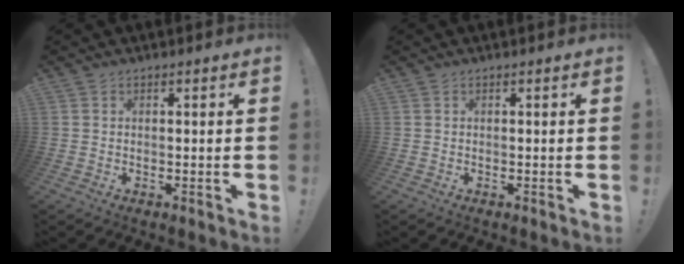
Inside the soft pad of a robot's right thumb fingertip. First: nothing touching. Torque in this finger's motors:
{"motor_torque": [0.00, 0.00, 0.00, 0.00, 0.00]}